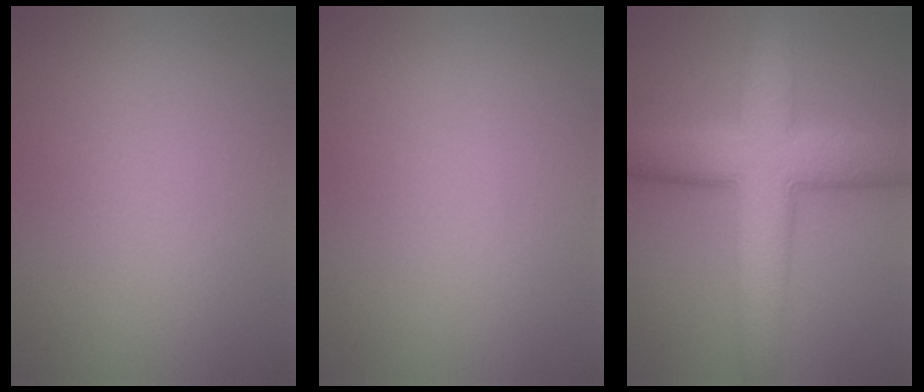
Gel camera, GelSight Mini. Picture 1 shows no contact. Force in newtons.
{"total": 0.0}
{"total": 9.5, "press": 9.5, "slide": 0.2}